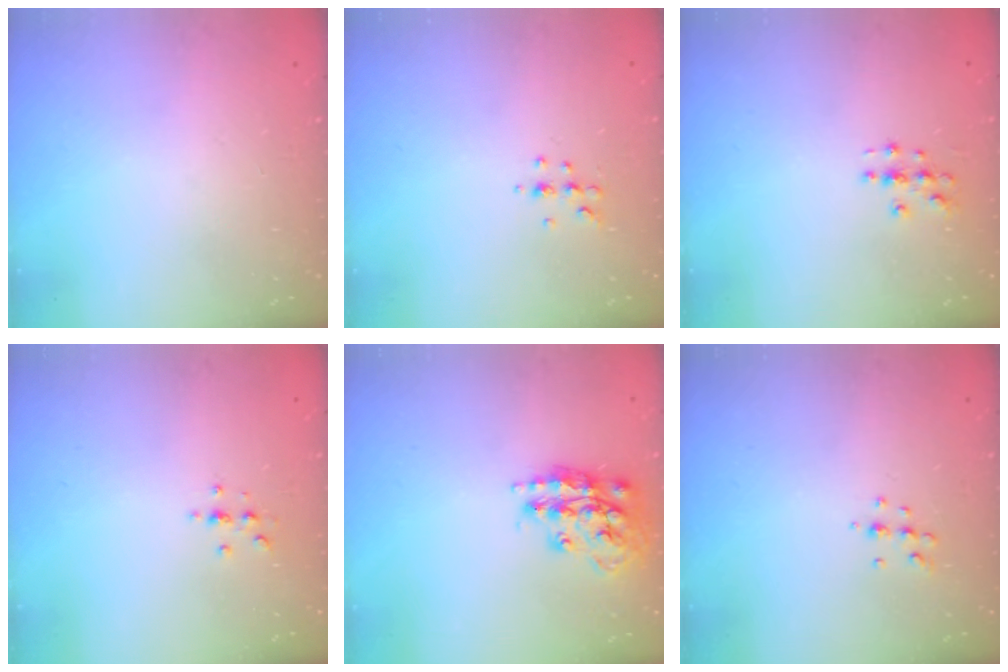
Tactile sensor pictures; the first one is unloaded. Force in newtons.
{"total": 5.3, "press": 5.1, "slide": 1.5}
{"total": 3.0, "press": 3.0, "slide": 0.3}
{"total": 2.2, "press": 2.1, "slide": 0.2}
{"total": 16.8, "press": 16.7, "slide": 1.5}
{"total": 5.7, "press": 5.6, "slide": 1.0}